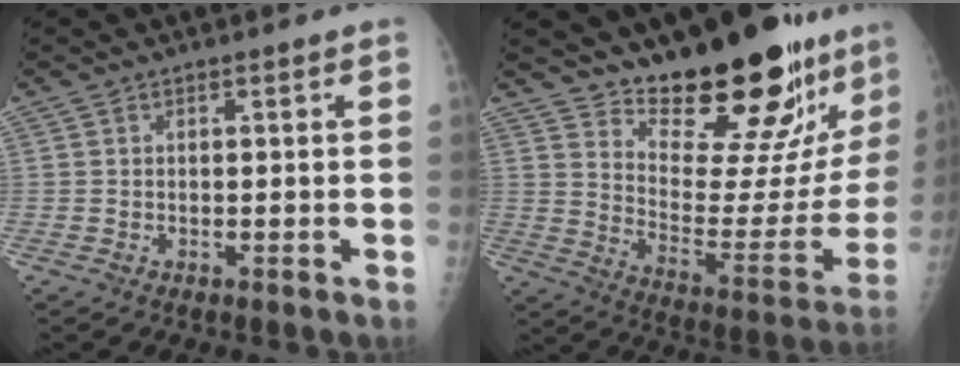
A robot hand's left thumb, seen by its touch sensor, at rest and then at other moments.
{"total": 24.4, "force": [19.7, 6.4, 12.9], "torque": [-0.154, -0.154, 0.280]}